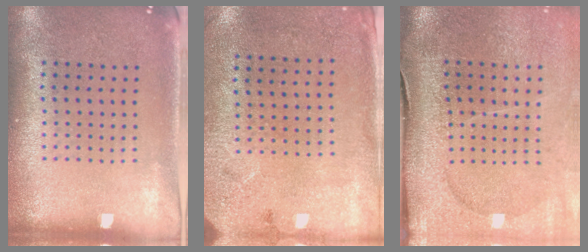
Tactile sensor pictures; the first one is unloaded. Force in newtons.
{"total": 2.6, "press": 2.1, "slide": 1.6}
{"total": 4.6, "press": 3.6, "slide": 2.8}